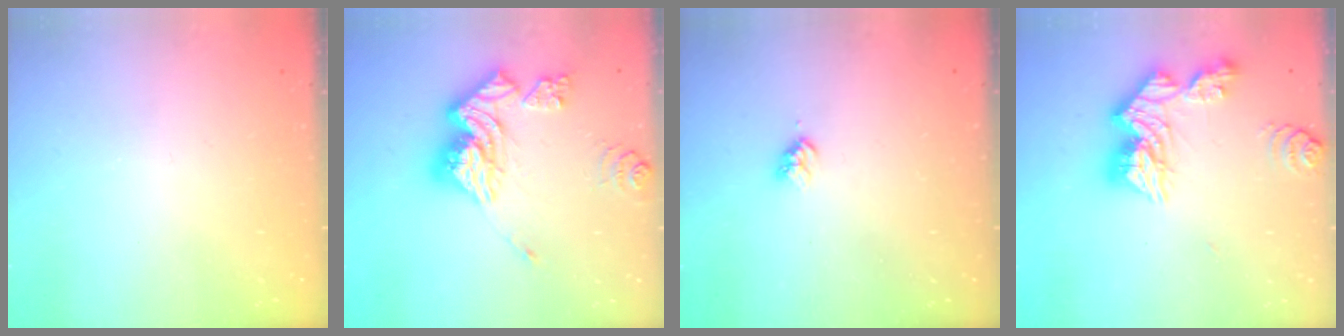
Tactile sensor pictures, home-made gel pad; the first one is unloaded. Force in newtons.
{"total": 18.6, "press": 18.5, "slide": 1.8}
{"total": 3.1, "press": 3.1, "slide": 0.4}
{"total": 14.2, "press": 14.1, "slide": 1.4}